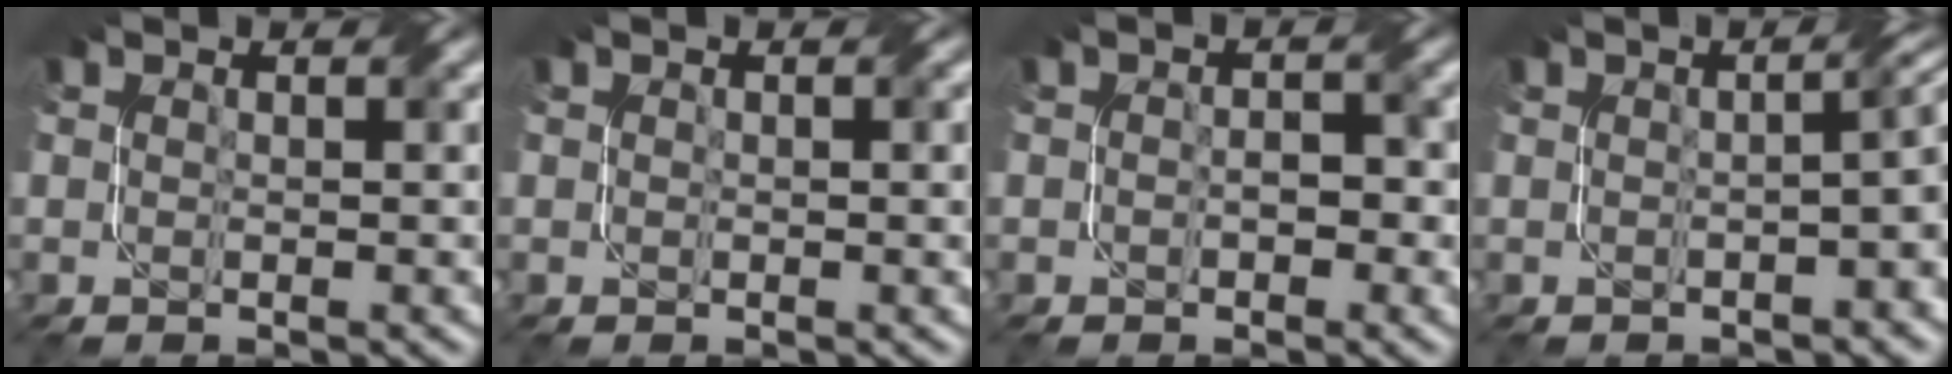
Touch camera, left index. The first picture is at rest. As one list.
[{"total": 1.1, "force": [0.5, 0.5, 0.9], "torque": [-0.011, 0.001, 0.008]}, {"total": 2.1, "force": [-0.3, 1.4, 1.5], "torque": [-0.009, 0.004, -0.008]}, {"total": 5.1, "force": [-0.5, 2.0, 4.6], "torque": [-0.028, 0.009, -0.007]}]